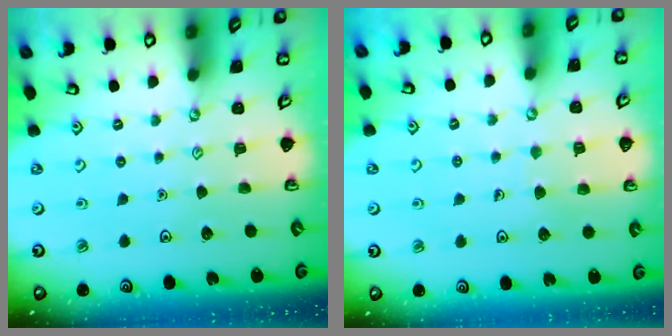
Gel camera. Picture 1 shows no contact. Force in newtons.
{"total": 3.4, "press": 3.4, "slide": 0.2}